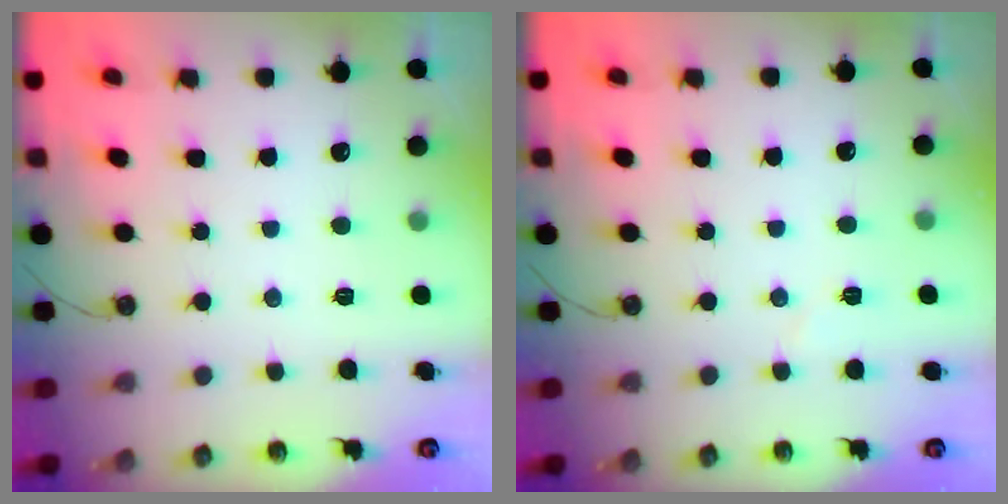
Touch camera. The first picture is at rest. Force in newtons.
{"total": 3.3, "press": 3.0, "slide": 1.5}